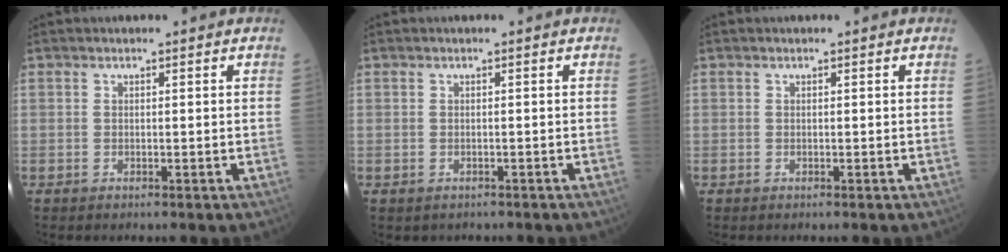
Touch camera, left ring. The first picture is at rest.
{"total": 1.2, "force": [-0.9, 0.8, 0.1], "torque": [-0.005, 0.001, -0.009]}
{"total": 0.0}